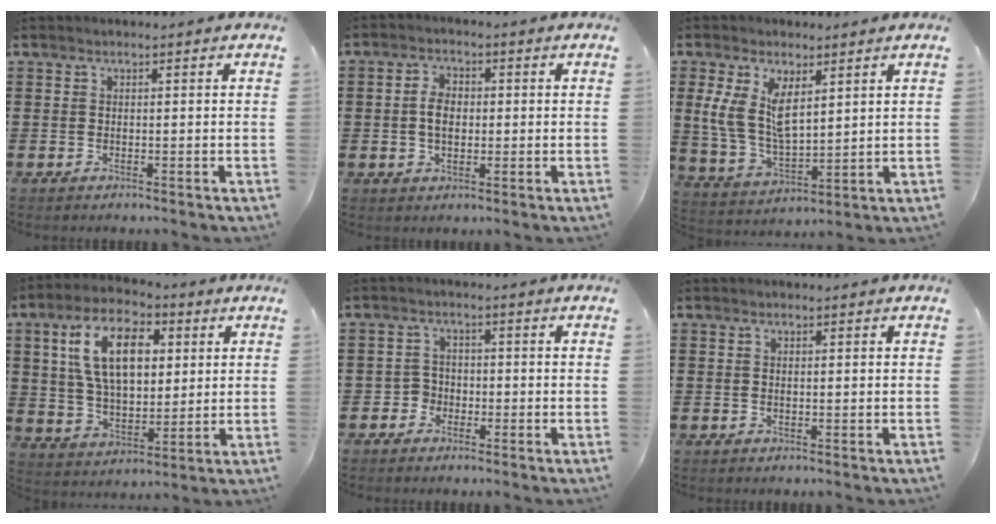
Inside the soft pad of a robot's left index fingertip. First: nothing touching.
{"total": 3.9, "force": [0.0, 2.4, 3.1], "torque": [-0.068, 0.006, -0.004]}
{"total": 8.6, "force": [3.7, 4.3, 6.4], "torque": [-0.150, -0.004, 0.067]}
{"total": 12.9, "force": [4.6, 6.9, 9.9], "torque": [-0.208, 0.018, 0.081]}
{"total": 2.4, "force": [-1.4, 2.0, 0.4], "torque": [-0.017, 0.005, -0.033]}
{"total": 0.6, "force": [0.1, 0.3, 0.5], "torque": [-0.012, 0.001, 0.002]}